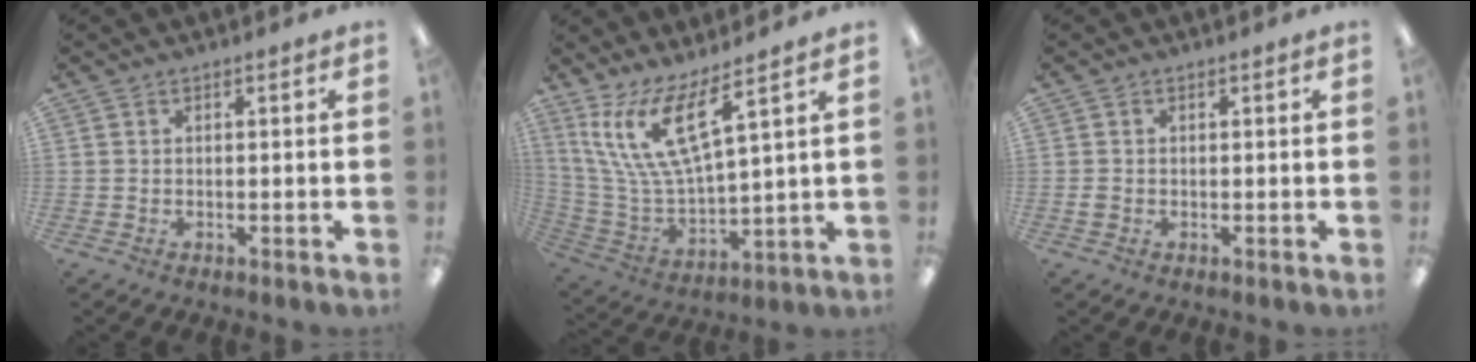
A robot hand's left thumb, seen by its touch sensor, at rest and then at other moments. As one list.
[{"total": 15.3, "force": [9.2, 4.3, 11.5], "torque": [-0.262, -0.040, 0.159]}, {"total": 1.0, "force": [-0.2, 0.8, 0.4], "torque": [-0.008, 0.003, -0.004]}]